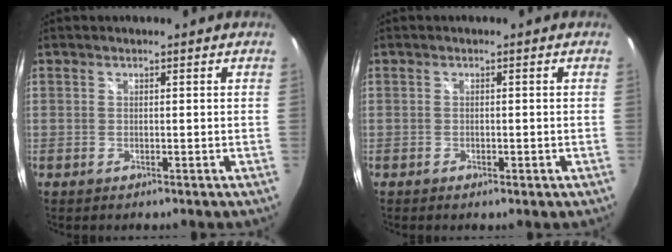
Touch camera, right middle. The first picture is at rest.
{"total": 1.2, "force": [-0.6, 0.6, 0.8], "torque": [-0.013, -0.002, -0.010]}